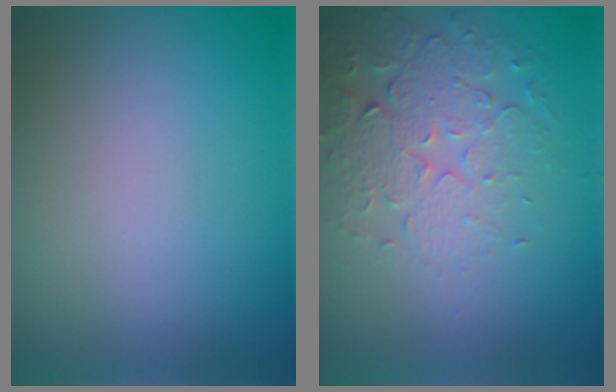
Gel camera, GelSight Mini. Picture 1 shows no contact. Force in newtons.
{"total": 4.0, "press": 3.5, "slide": 1.8}